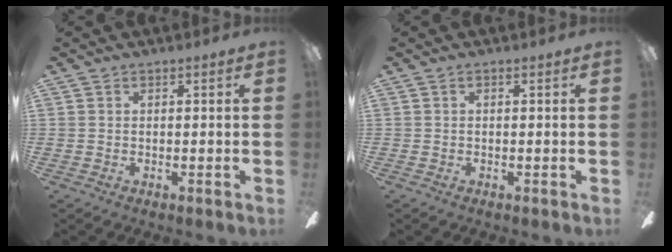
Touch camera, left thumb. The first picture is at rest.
{"total": 0.0}